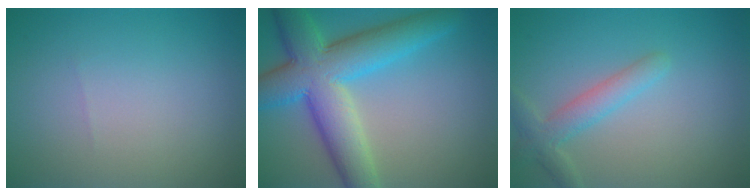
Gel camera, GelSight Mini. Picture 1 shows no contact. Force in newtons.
{"total": 9.6, "press": 9.6, "slide": 0.3}
{"total": 2.8, "press": 2.8, "slide": 0.2}